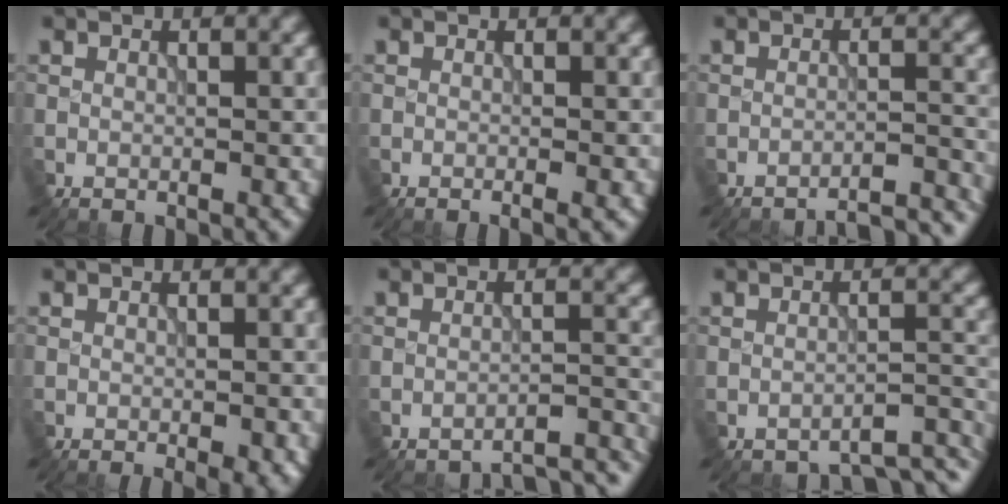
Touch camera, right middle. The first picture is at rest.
{"total": 0.7, "force": [-0.4, -0.1, 0.6], "torque": [-0.008, -0.003, -0.007]}
{"total": 7.2, "force": [-6.9, 1.2, 1.6], "torque": [-0.004, 0.020, -0.080]}
{"total": 2.4, "force": [-1.1, 0.6, 2.1], "torque": [-0.028, -0.007, -0.011]}
{"total": 4.5, "force": [-4.4, 0.5, 1.1], "torque": [-0.005, 0.002, -0.055]}
{"total": 2.8, "force": [-2.6, 0.3, 0.8], "torque": [-0.005, -0.001, -0.038]}